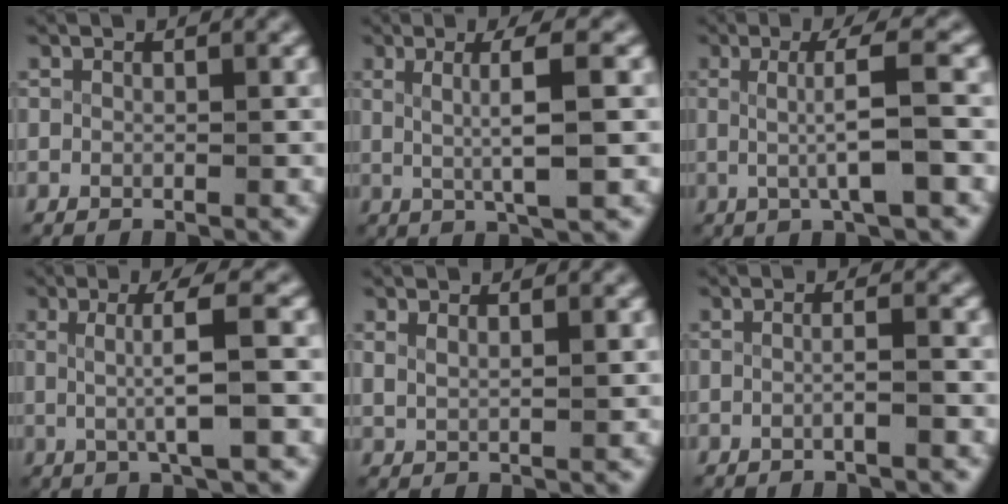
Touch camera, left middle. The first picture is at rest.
{"total": 4.8, "force": [1.1, 0.3, 4.7], "torque": [-0.073, 0.000, 0.023]}
{"total": 4.3, "force": [0.1, 0.2, 4.3], "torque": [-0.070, 0.003, 0.002]}
{"total": 4.6, "force": [0.5, 0.2, 4.6], "torque": [-0.073, 0.003, 0.010]}
{"total": 1.5, "force": [1.3, 0.1, 0.7], "torque": [-0.017, -0.007, 0.033]}
{"total": 1.4, "force": [-0.7, -0.3, 1.1], "torque": [-0.019, -0.004, -0.013]}